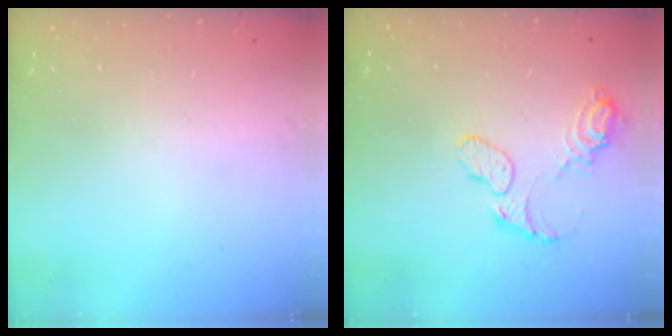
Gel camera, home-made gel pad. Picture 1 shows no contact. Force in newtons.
{"total": 9.1, "press": 9.1, "slide": 0.6}